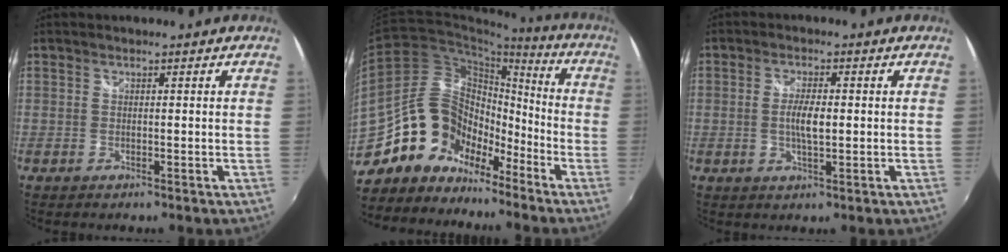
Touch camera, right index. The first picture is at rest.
{"total": 16.8, "force": [-11.9, 10.3, 5.9], "torque": [-0.116, 0.027, -0.211]}
{"total": 4.1, "force": [-0.1, 1.2, 3.9], "torque": [-0.073, -0.002, -0.003]}